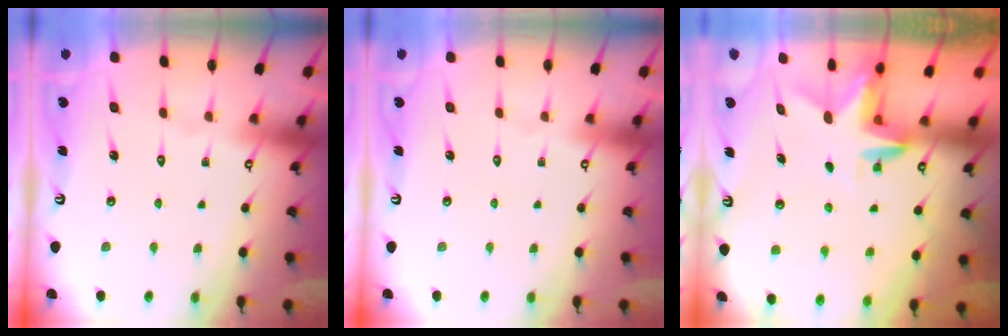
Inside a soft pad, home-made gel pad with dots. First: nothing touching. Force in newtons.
{"total": 0.0}
{"total": 2.9, "press": 2.9, "slide": 0.2}